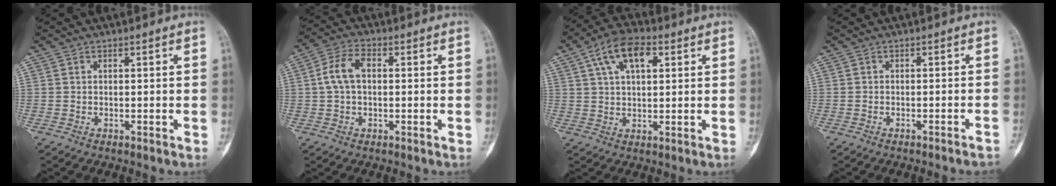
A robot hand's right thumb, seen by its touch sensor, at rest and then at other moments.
{"total": 6.3, "force": [0.6, 3.9, 5.0], "torque": [-0.102, 0.019, 0.005]}
{"total": 10.2, "force": [4.1, 5.1, 7.8], "torque": [-0.133, 0.009, 0.069]}
{"total": 3.2, "force": [-2.9, -0.3, 1.4], "torque": [-0.026, 0.026, -0.030]}